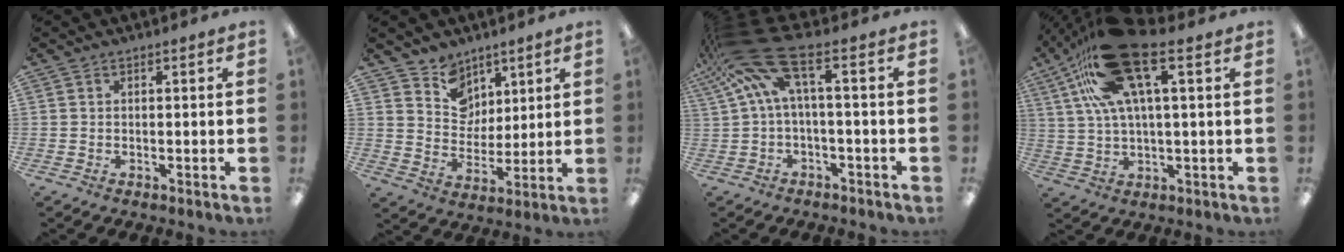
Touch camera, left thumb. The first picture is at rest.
{"total": 8.9, "force": [6.3, 6.3, 0.4], "torque": [-0.018, -0.049, 0.120]}
{"total": 12.3, "force": [3.7, 3.2, 11.2], "torque": [-0.234, -0.022, 0.054]}
{"total": 20.6, "force": [10.2, 7.2, 16.3], "torque": [-0.315, -0.016, 0.175]}